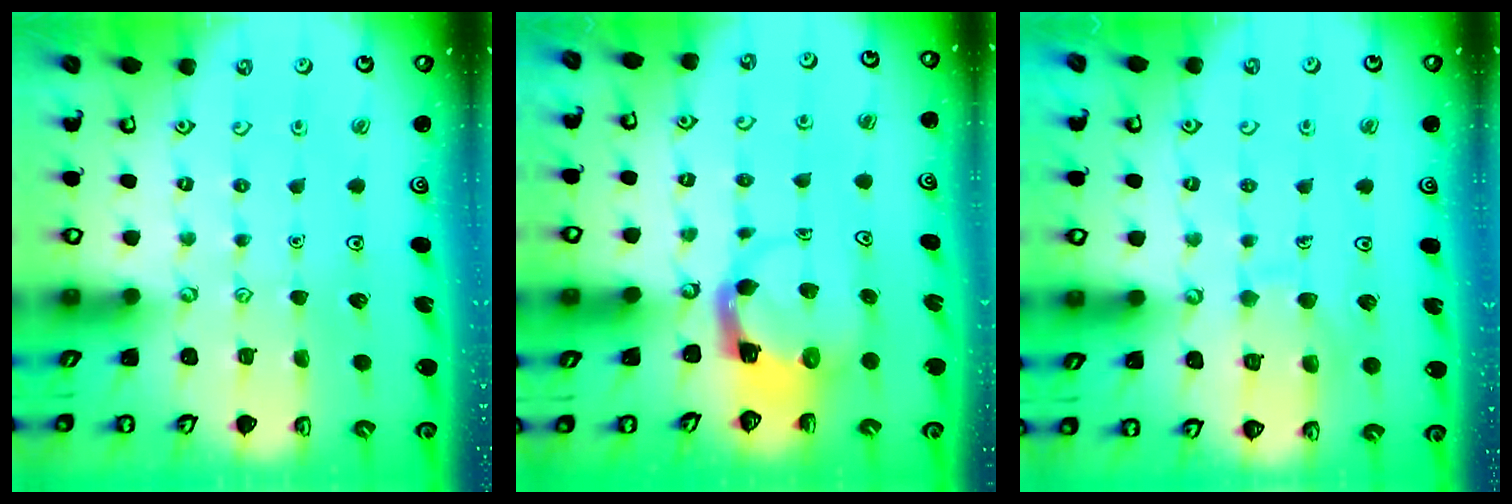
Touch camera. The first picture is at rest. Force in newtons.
{"total": 3.9, "press": 3.8, "slide": 0.6}
{"total": 7.5, "press": 7.5, "slide": 0.7}